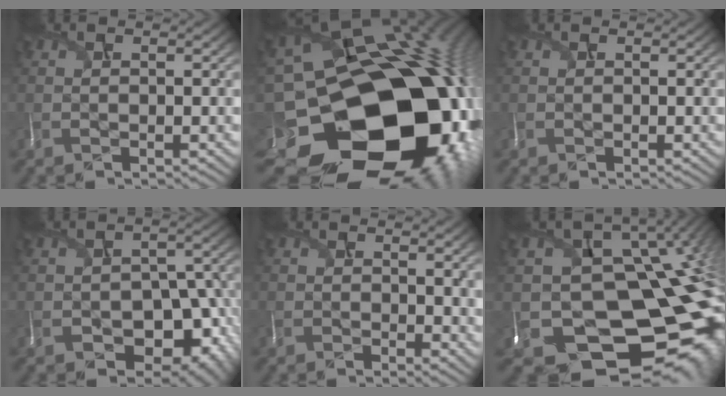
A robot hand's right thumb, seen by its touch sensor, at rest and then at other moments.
{"total": 21.5, "force": [-8.0, 17.4, 9.8], "torque": [-0.197, -0.093, -0.082]}
{"total": 0.0}
{"total": 9.5, "force": [-5.2, 5.7, 5.5], "torque": [-0.088, -0.025, -0.058]}
{"total": 2.6, "force": [0.5, 1.0, 2.4], "torque": [-0.025, 0.002, 0.012]}
{"total": 14.6, "force": [-3.6, 11.3, 8.6], "torque": [-0.127, -0.042, -0.002]}